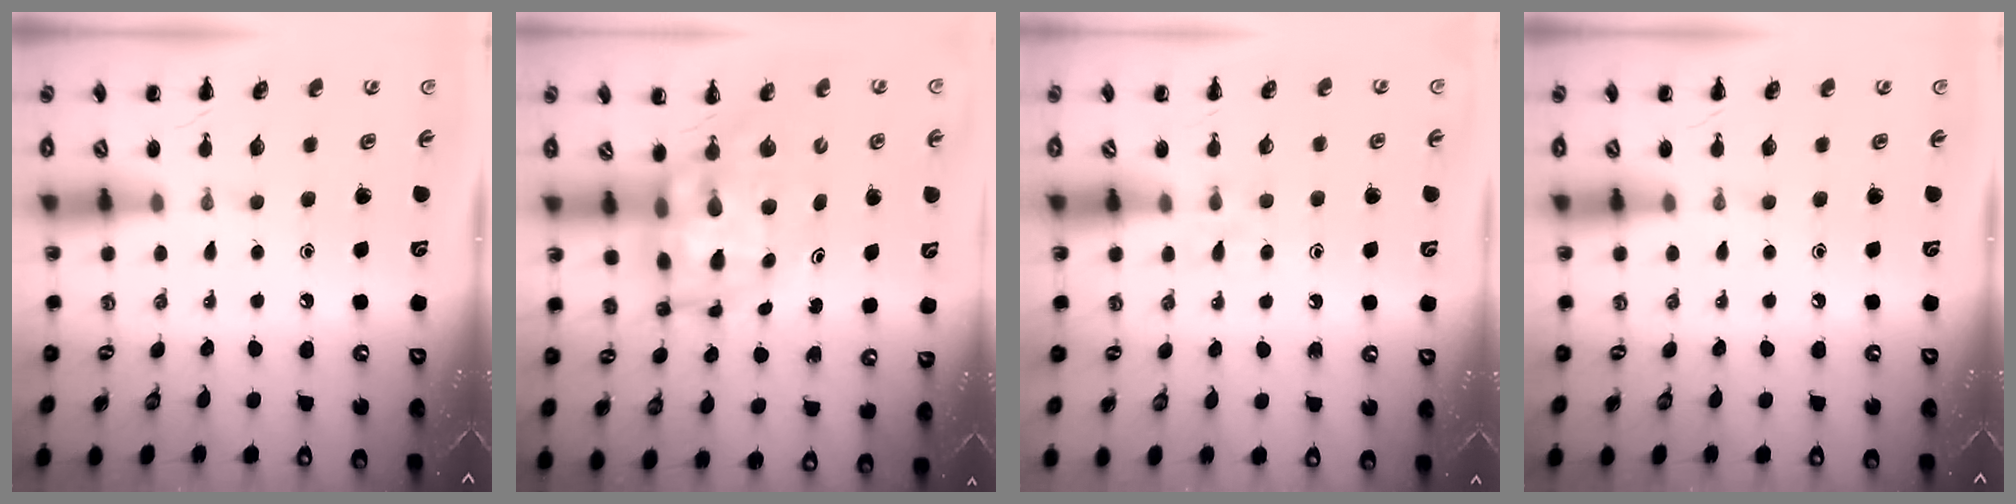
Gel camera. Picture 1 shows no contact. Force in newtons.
{"total": 9.3, "press": 8.8, "slide": 2.8}
{"total": 3.0, "press": 2.7, "slide": 1.2}
{"total": 0.0}